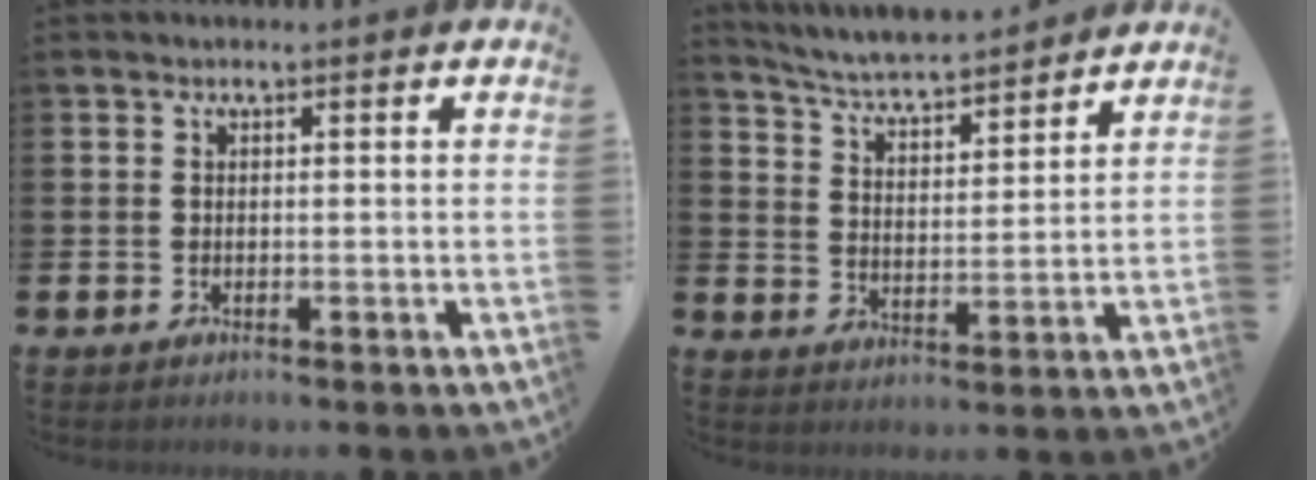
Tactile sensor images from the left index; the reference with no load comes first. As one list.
[{"total": 5.4, "force": [5.3, 0.3, 1.1], "torque": [-0.045, -0.042, 0.089]}]